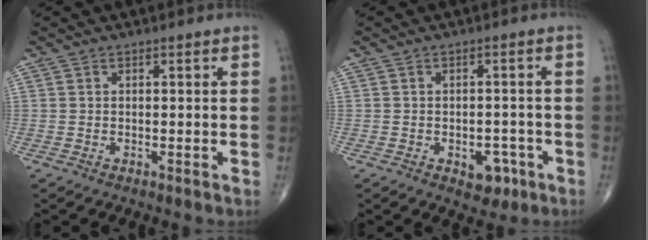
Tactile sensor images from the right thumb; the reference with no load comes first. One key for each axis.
{"total": 4.7, "fx": -2.1, "fy": 3.1, "fz": 2.9, "tx": -0.015, "ty": 0.015, "tz": -0.023}